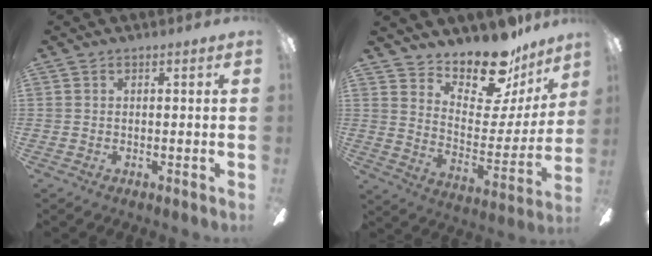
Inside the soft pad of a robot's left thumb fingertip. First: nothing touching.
{"total": 15.6, "force": [13.7, 5.2, 5.5], "torque": [-0.092, -0.112, 0.235]}